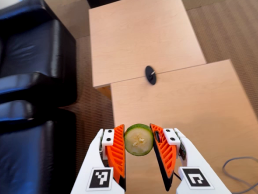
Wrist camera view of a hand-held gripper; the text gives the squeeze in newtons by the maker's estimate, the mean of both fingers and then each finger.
{"total": 11.8, "left": 13.1, "right": 10.5}